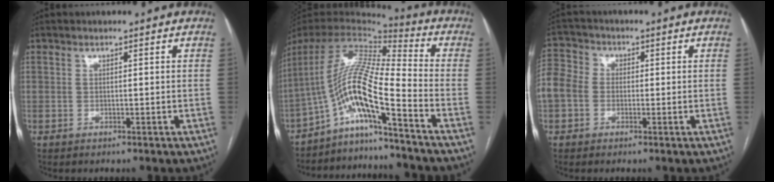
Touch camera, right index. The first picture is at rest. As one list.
[{"total": 13.7, "force": [-8.4, -0.3, 10.9], "torque": [-0.213, 0.018, -0.152]}, {"total": 13.9, "force": [-0.5, 12.5, 6.0], "torque": [-0.197, 0.053, -0.009]}]